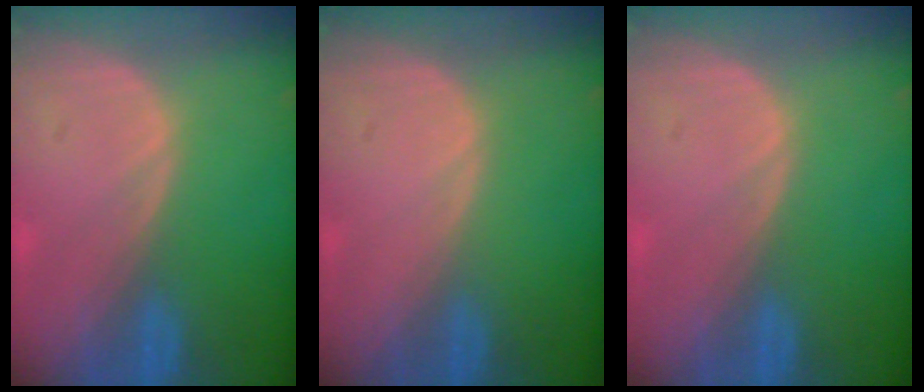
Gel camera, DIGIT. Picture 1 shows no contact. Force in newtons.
{"total": 0.0}
{"total": 0.0}